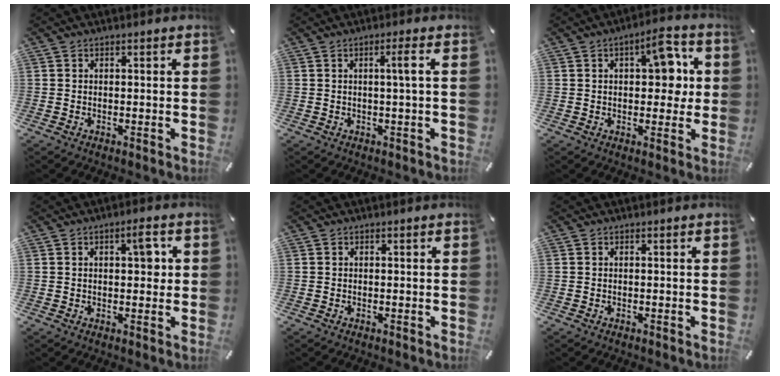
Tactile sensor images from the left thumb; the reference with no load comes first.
{"total": 3.7, "force": [0.6, 0.0, 3.7], "torque": [-0.071, -0.001, 0.006]}
{"total": 10.1, "force": [2.3, 5.5, 8.2], "torque": [-0.100, -0.004, 0.032]}
{"total": 5.4, "force": [1.2, 2.5, 4.6], "torque": [-0.050, -0.006, 0.009]}
{"total": 0.0}
{"total": 0.0}